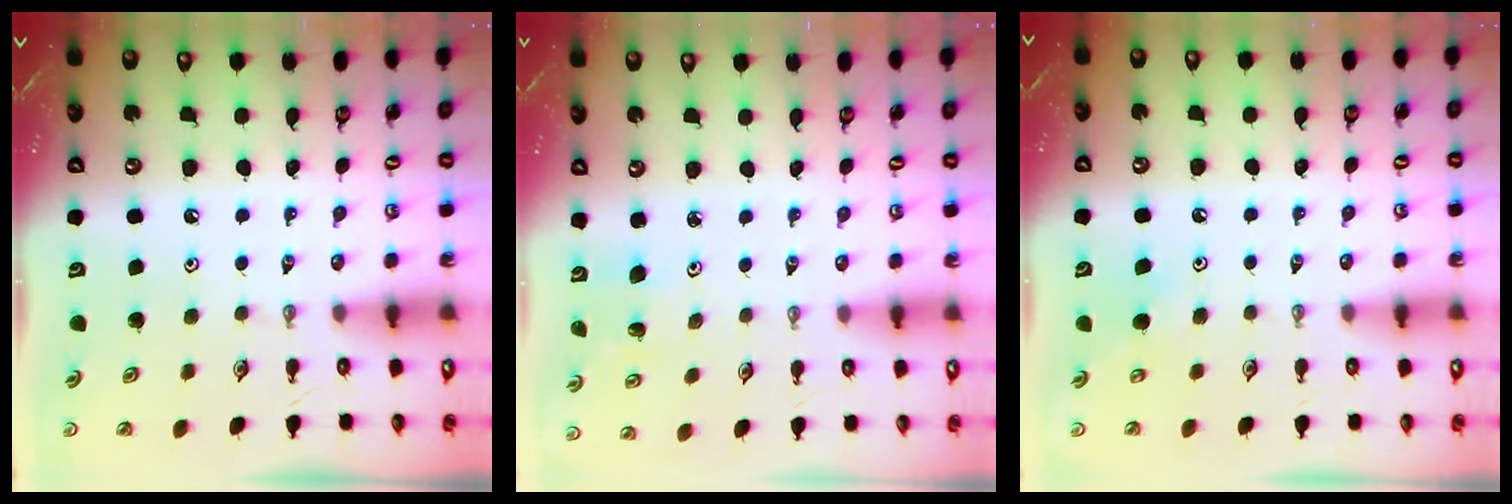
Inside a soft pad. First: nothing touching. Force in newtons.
{"total": 3.5, "press": 3.5, "slide": 0.1}
{"total": 5.5, "press": 5.5, "slide": 0.5}